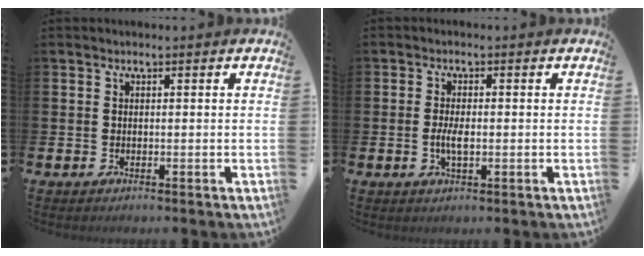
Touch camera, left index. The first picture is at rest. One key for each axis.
{"total": 2.8, "fx": -0.4, "fy": 1.2, "fz": 2.6, "tx": -0.046, "ty": 0.000, "tz": -0.008}